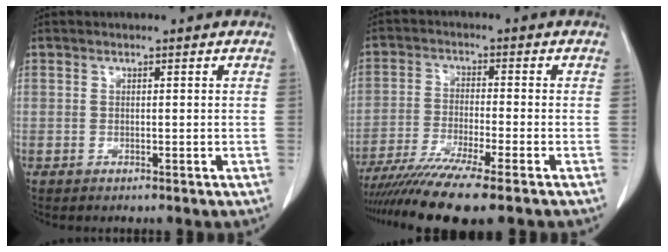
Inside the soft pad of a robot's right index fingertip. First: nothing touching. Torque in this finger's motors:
{"motor_torque": [1.20, -0.94, 0.81, 0.21]}